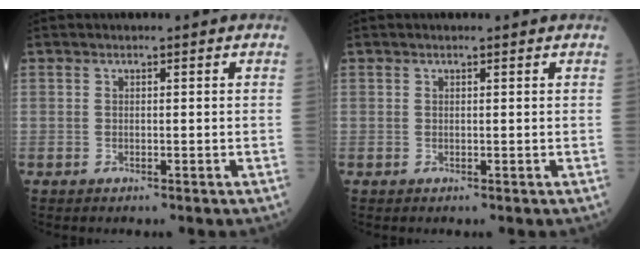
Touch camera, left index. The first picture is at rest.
{"total": 0.8, "force": [0.7, 0.0, 0.4], "torque": [-0.010, 0.005, 0.011]}